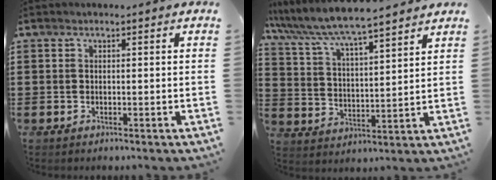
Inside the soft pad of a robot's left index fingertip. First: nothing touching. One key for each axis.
{"total": 6.3, "fx": 5.8, "fy": -0.1, "fz": 2.3, "tx": -0.072, "ty": -0.036, "tz": 0.096}